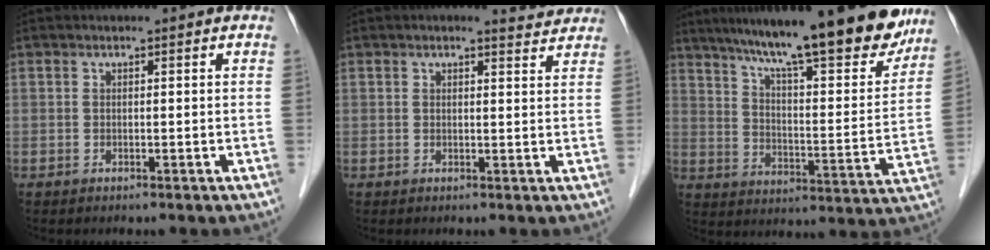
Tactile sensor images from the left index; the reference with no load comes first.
{"total": 3.1, "force": [2.9, 0.6, 0.9], "torque": [-0.015, 0.002, 0.026]}
{"total": 23.3, "force": [18.8, 3.3, 13.3], "torque": [-0.203, -0.013, 0.267]}